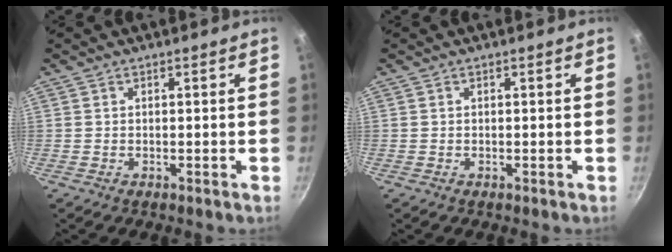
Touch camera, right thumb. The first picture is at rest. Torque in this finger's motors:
{"motor_torque": [0.00, 0.00, 0.12, 0.02, 0.03]}